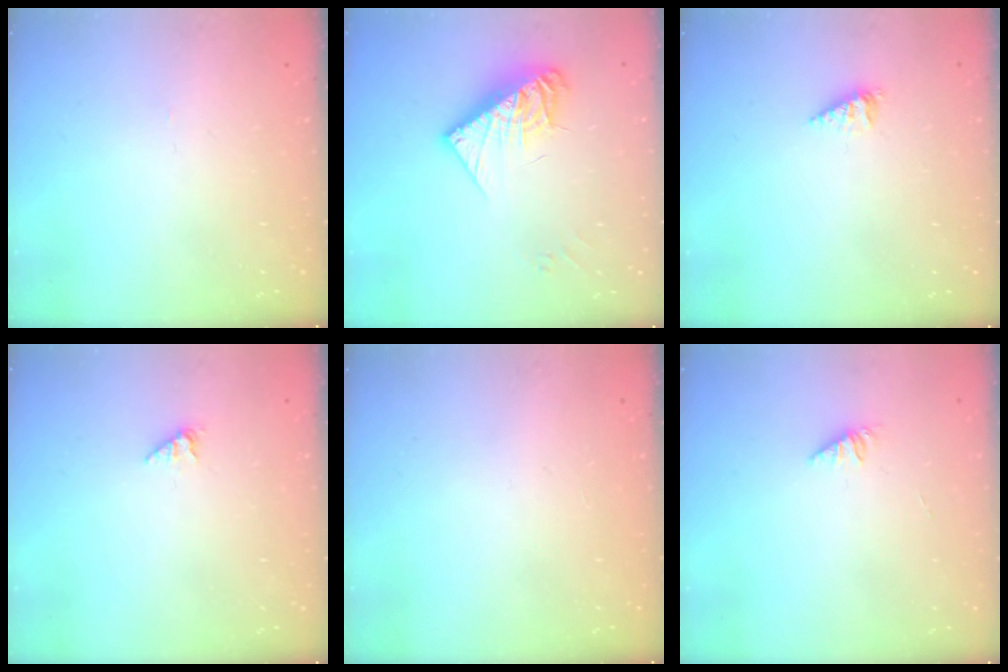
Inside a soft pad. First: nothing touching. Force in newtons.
{"total": 13.5, "press": 13.5, "slide": 1.0}
{"total": 2.2, "press": 2.2, "slide": 0.4}
{"total": 1.0, "press": 1.0, "slide": 0.2}
{"total": 0.0}
{"total": 1.1, "press": 1.0, "slide": 0.3}